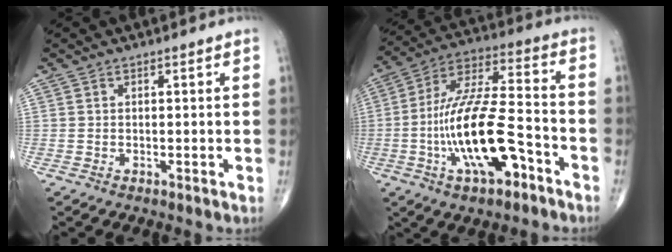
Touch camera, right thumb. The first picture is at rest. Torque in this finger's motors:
{"motor_torque": [2.28, 2.73, 1.45, -1.33, 0.66]}